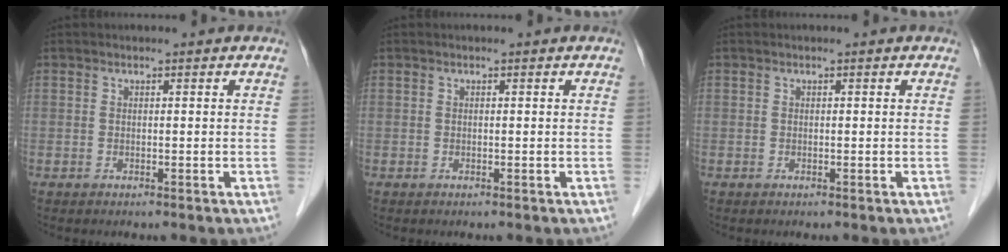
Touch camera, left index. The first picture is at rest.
{"total": 0.0}
{"total": 0.0}